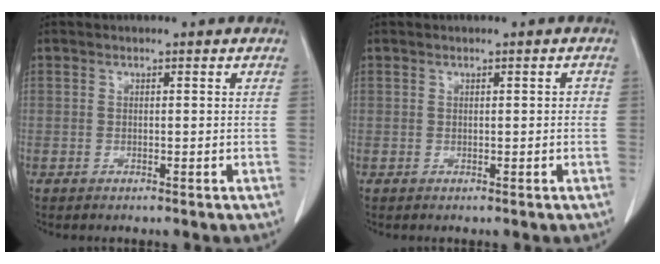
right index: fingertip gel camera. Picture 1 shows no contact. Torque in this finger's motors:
{"motor_torque": [0.05, -0.01, 0.01, 0.00]}